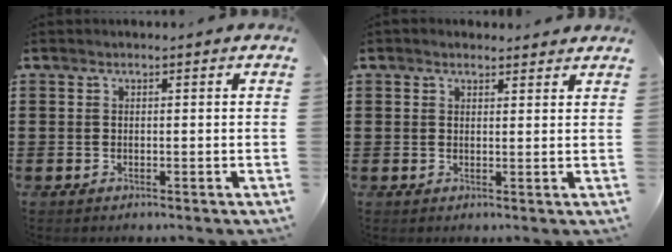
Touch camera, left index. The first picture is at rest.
{"total": 1.6, "force": [1.5, 0.4, 0.2], "torque": [-0.008, 0.003, 0.030]}